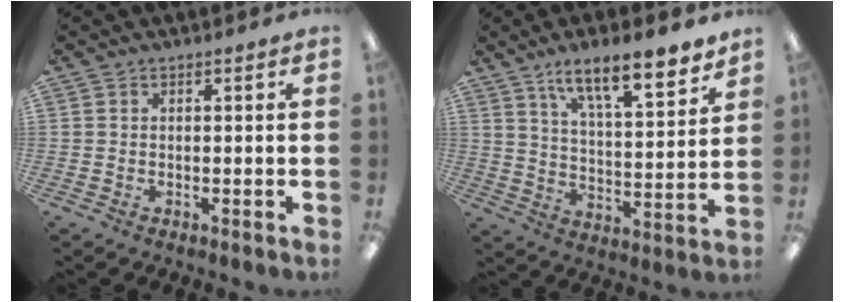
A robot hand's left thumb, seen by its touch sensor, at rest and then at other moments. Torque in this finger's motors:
{"motor_torque": [2.16, 1.24, 1.39, -1.31, 0.21]}